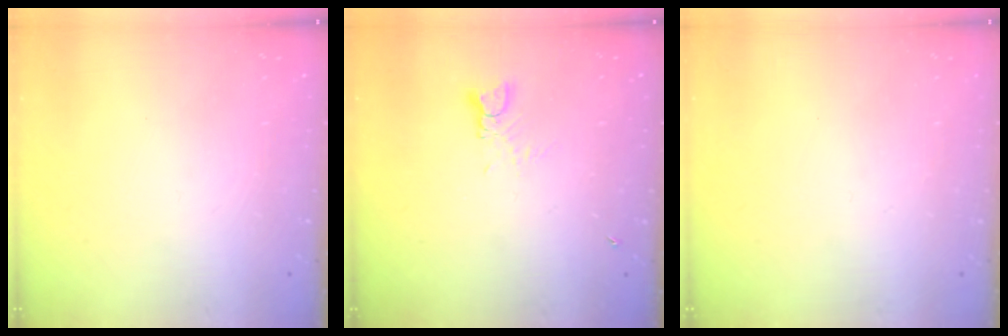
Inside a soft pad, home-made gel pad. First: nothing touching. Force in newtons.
{"total": 2.4, "press": 2.4, "slide": 0.4}
{"total": 0.0}